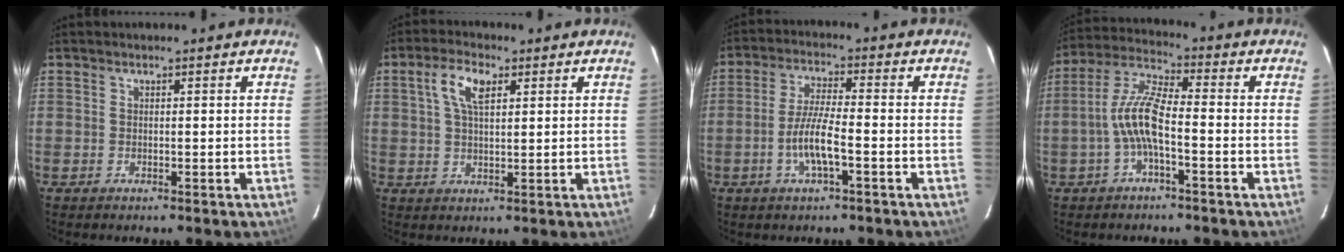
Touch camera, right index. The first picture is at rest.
{"total": 5.8, "force": [2.3, 2.5, 4.7], "torque": [-0.091, 0.013, 0.042]}
{"total": 6.9, "force": [-2.6, 1.0, 6.4], "torque": [-0.128, 0.002, -0.050]}
{"total": 8.1, "force": [-2.4, 1.9, 7.5], "torque": [-0.167, 0.016, -0.045]}